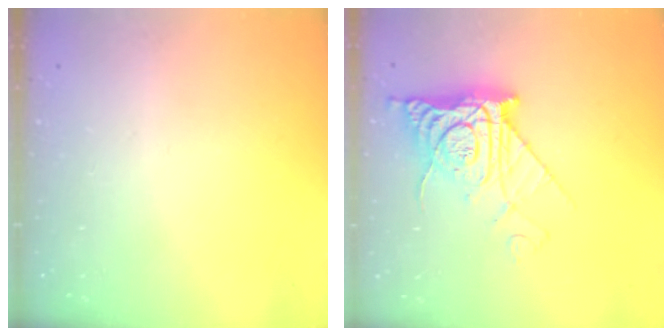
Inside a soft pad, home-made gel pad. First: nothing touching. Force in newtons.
{"total": 11.9, "press": 11.9, "slide": 1.4}